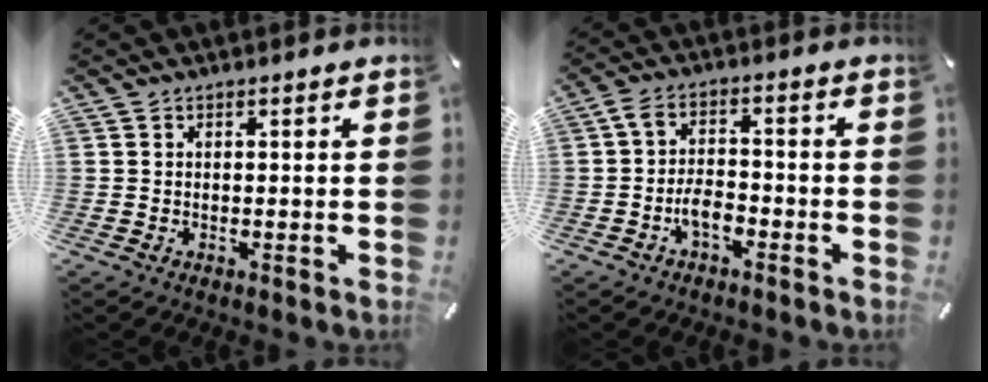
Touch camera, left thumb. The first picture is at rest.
{"total": 5.6, "force": [-2.5, 2.9, 4.0], "torque": [-0.080, 0.014, -0.047]}